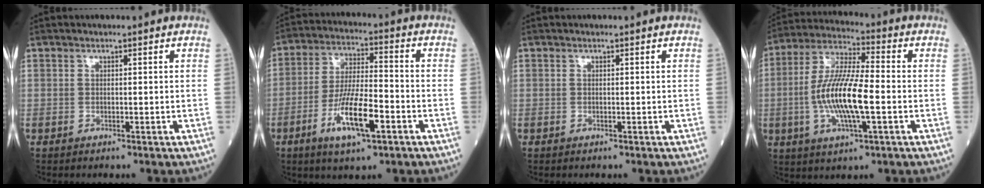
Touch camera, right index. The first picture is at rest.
{"total": 10.8, "force": [-4.6, 2.2, 9.5], "torque": [-0.185, -0.006, -0.081]}
{"total": 0.0}
{"total": 13.4, "force": [-2.3, 2.6, 12.9], "torque": [-0.262, -0.001, -0.042]}